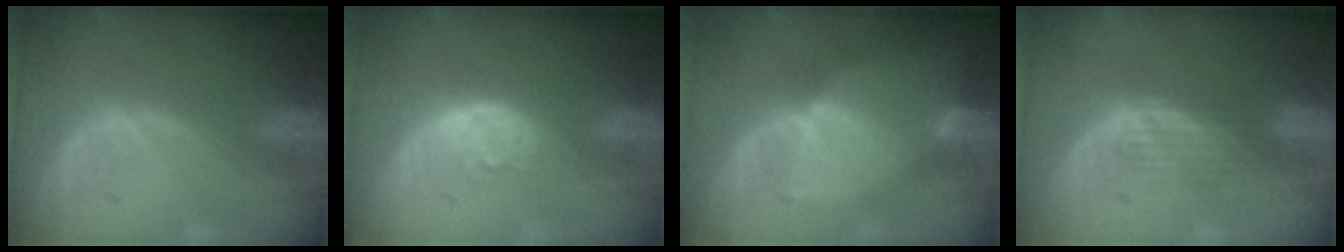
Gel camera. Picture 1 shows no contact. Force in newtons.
{"total": 4.1, "press": 3.7, "slide": 1.9}
{"total": 6.8, "press": 6.0, "slide": 3.3}
{"total": 3.5, "press": 3.2, "slide": 1.5}